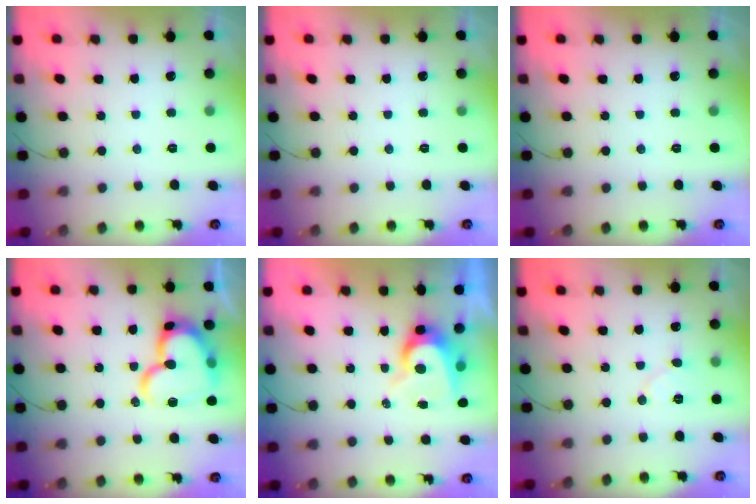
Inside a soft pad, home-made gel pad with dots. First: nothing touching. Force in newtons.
{"total": 0.0}
{"total": 0.0}
{"total": 18.5, "press": 18.4, "slide": 2.1}
{"total": 7.3, "press": 7.3, "slide": 0.4}
{"total": 5.6, "press": 5.6, "slide": 0.7}